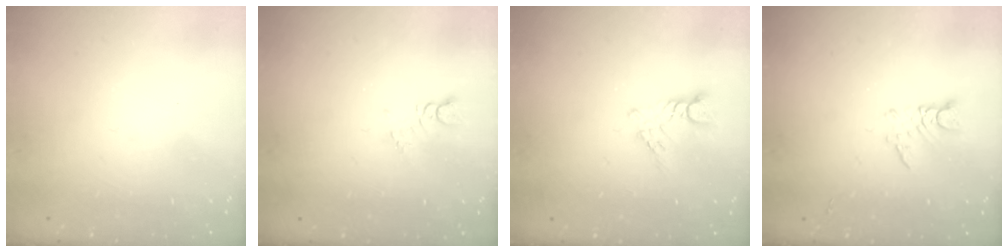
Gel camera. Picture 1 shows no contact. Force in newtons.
{"total": 2.6, "press": 2.6, "slide": 0.4}
{"total": 3.3, "press": 3.3, "slide": 0.4}
{"total": 3.3, "press": 3.3, "slide": 0.3}